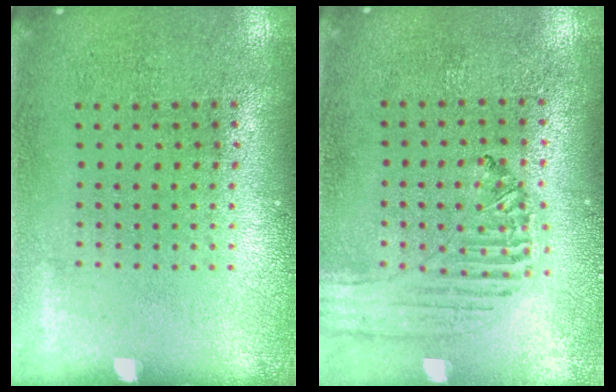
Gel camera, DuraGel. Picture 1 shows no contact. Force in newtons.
{"total": 0.5, "press": 0.5, "slide": 0.2}